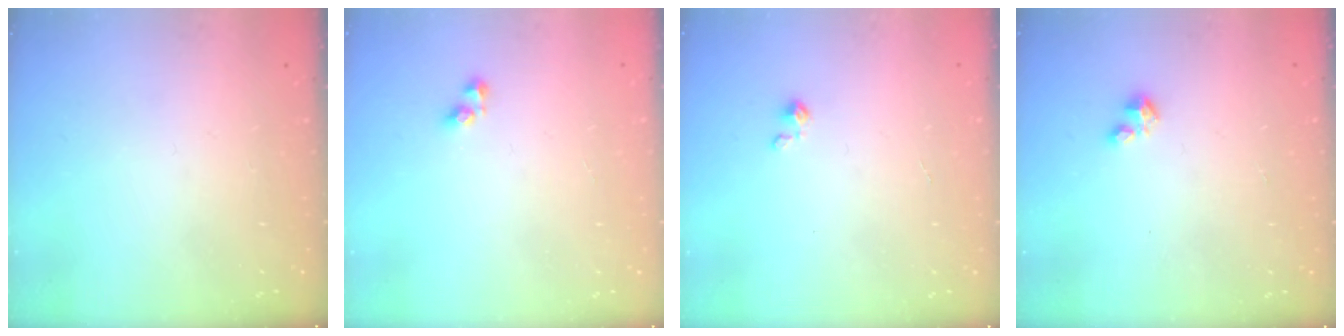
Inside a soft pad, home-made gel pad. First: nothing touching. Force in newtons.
{"total": 4.2, "press": 4.1, "slide": 1.1}
{"total": 1.6, "press": 1.6, "slide": 0.2}
{"total": 1.3, "press": 1.2, "slide": 0.4}